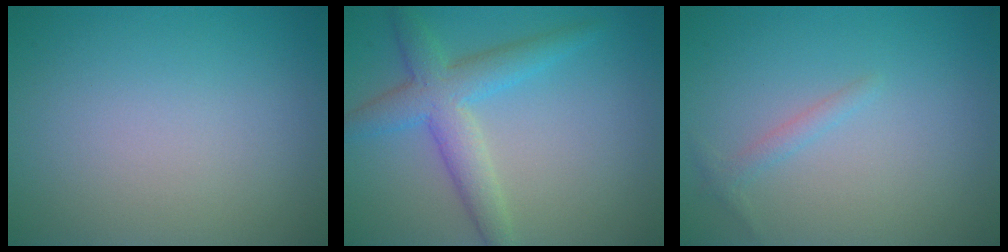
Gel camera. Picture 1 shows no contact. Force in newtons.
{"total": 4.6, "press": 4.6, "slide": 0.1}
{"total": 1.1, "press": 1.1, "slide": 0.1}